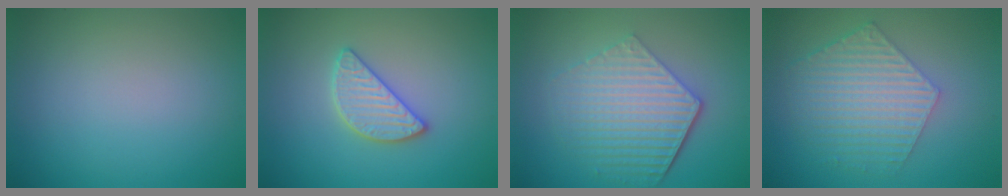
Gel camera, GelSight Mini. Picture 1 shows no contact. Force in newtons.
{"total": 2.6, "press": 2.6, "slide": 0.2}
{"total": 6.2, "press": 4.5, "slide": 4.2}
{"total": 5.7, "press": 4.2, "slide": 3.8}